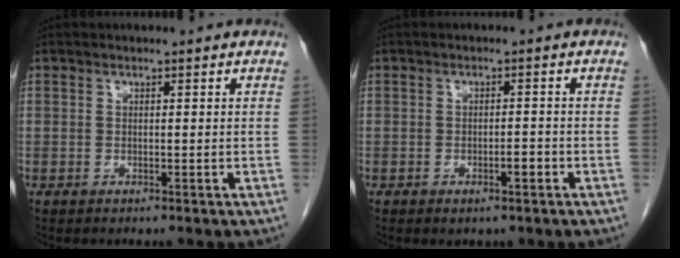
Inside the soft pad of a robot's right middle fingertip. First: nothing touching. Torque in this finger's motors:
{"motor_torque": [0.29, -0.07, 0.07, 0.02]}